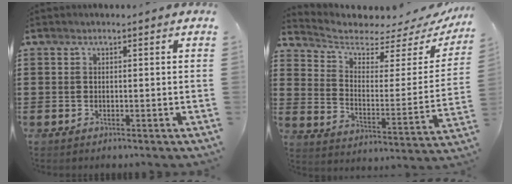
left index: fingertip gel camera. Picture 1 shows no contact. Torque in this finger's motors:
{"motor_torque": [1.10, -1.04, 0.13, -0.01]}